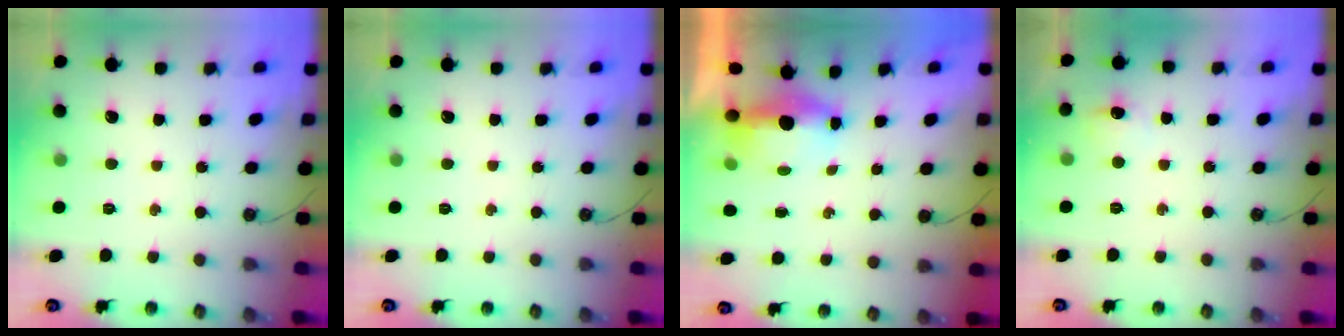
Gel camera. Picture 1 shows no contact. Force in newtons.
{"total": 0.0}
{"total": 5.2, "press": 4.9, "slide": 1.5}
{"total": 5.8, "press": 5.8, "slide": 0.8}